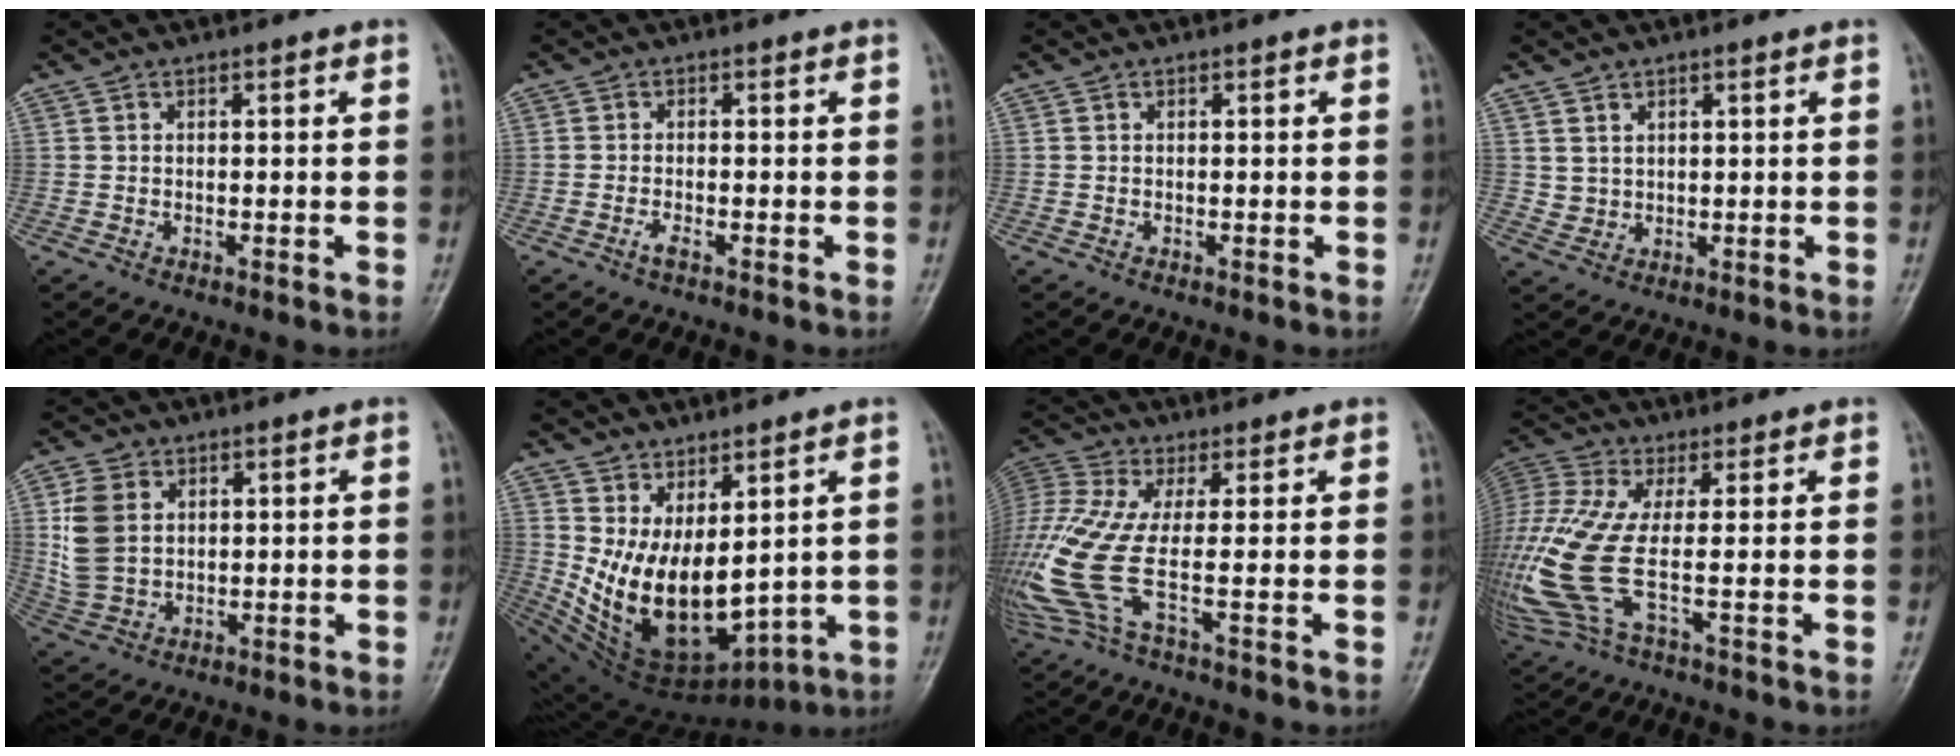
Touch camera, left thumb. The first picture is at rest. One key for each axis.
{"total": 1.4, "fx": -0.9, "fy": 0.2, "fz": 1.1, "tx": -0.024, "ty": 0.004, "tz": -0.017}
{"total": 0.0}
{"total": 2.5, "fx": 1.6, "fy": 1.9, "fz": 0.4, "tx": 0.008, "ty": -0.014, "tz": 0.031}
{"total": 8.9, "fx": 2.3, "fy": 6.4, "fz": 5.7, "tx": -0.106, "ty": -0.007, "tz": 0.053}
{"total": 15.7, "fx": 2.4, "fy": 8.0, "fz": 13.2, "tx": -0.214, "ty": -0.055, "tz": 0.079}
{"total": 12.6, "fx": -1.9, "fy": 2.2, "fz": 12.2, "tx": -0.323, "ty": 0.004, "tz": -0.048}
{"total": 14.7, "fx": -1.7, "fy": 3.8, "fz": 14.0, "tx": -0.371, "ty": -0.001, "tz": -0.038}